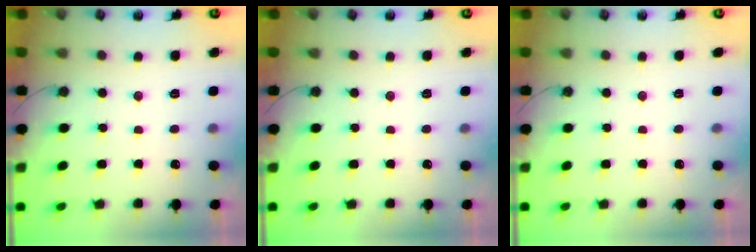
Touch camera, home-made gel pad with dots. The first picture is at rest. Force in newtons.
{"total": 0.0}
{"total": 1.3, "press": 0.5, "slide": 1.2}